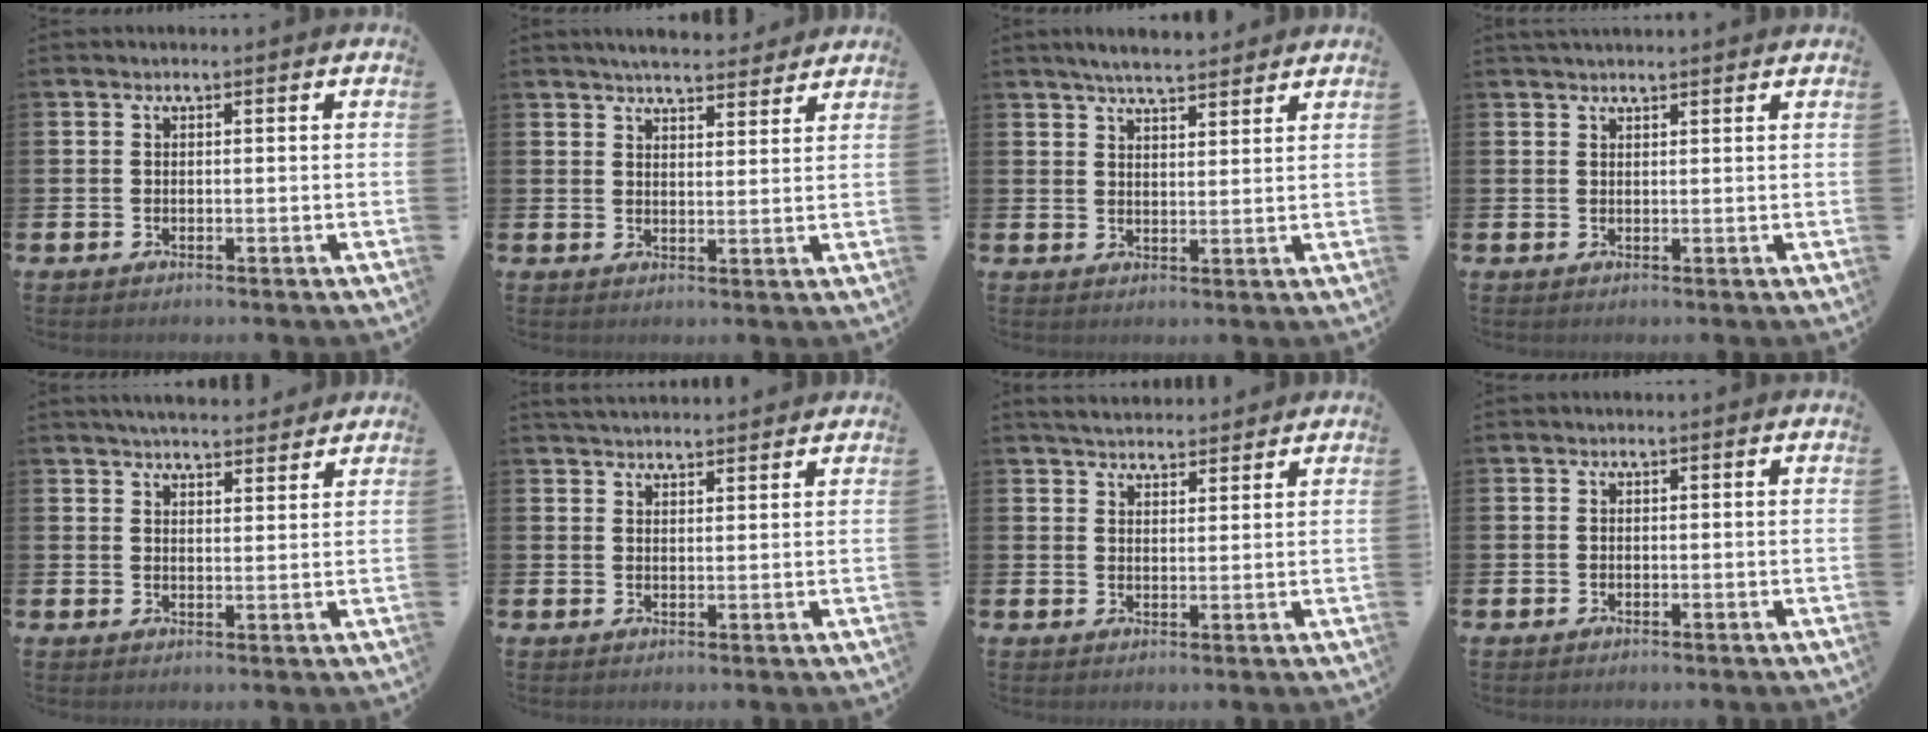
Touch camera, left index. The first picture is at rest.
{"total": 4.8, "force": [4.7, 0.5, 0.9], "torque": [-0.019, -0.024, 0.083]}
{"total": 4.8, "force": [4.7, 0.6, 1.2], "torque": [-0.032, -0.017, 0.084]}
{"total": 1.7, "force": [1.7, 0.2, 0.3], "torque": [0.002, -0.005, 0.028]}
{"total": 4.4, "force": [4.4, 0.5, 0.5], "torque": [-0.011, -0.022, 0.079]}
{"total": 3.1, "force": [3.1, 0.4, 0.2], "torque": [-0.009, -0.012, 0.056]}
{"total": 3.7, "force": [3.6, 0.7, 0.3], "torque": [-0.013, -0.015, 0.067]}
{"total": 0.0}